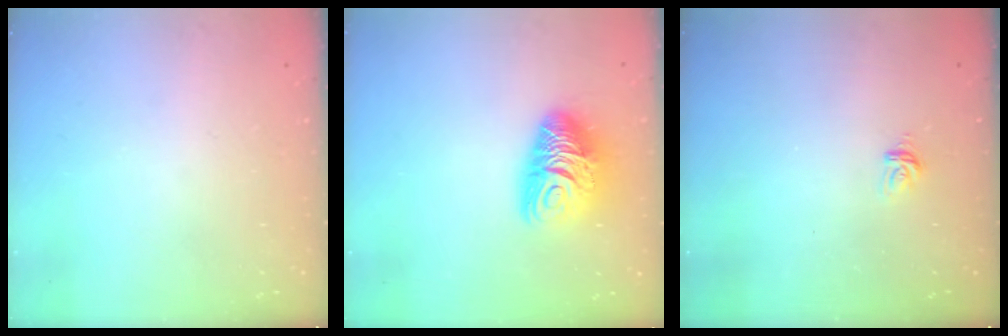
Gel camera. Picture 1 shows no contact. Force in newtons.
{"total": 12.4, "press": 12.3, "slide": 1.4}
{"total": 3.4, "press": 3.4, "slide": 0.2}